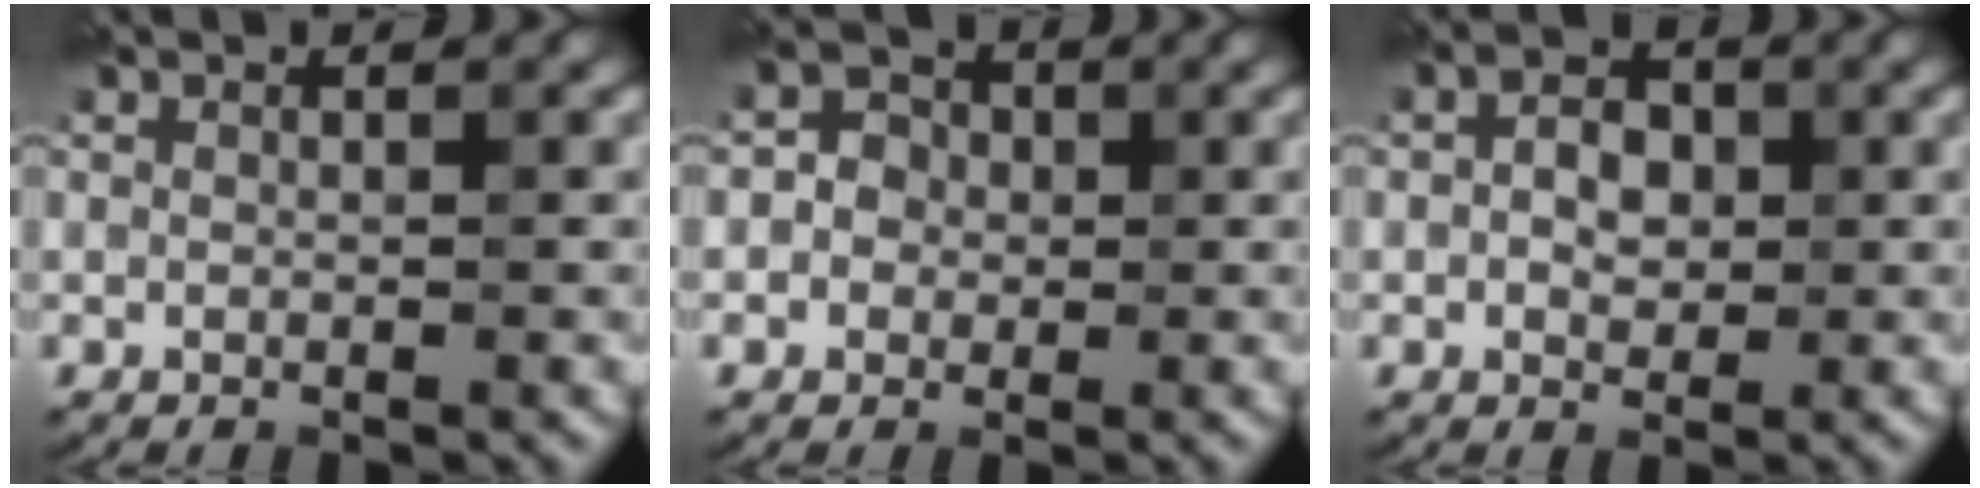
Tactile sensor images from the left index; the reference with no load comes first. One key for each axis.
{"total": 2.1, "fx": -0.2, "fy": 2.0, "fz": 0.7, "tx": 0.004, "ty": 0.006, "tz": -0.013}
{"total": 2.4, "fx": 0.0, "fy": 1.7, "fz": 1.8, "tx": -0.030, "ty": 0.009, "tz": -0.006}